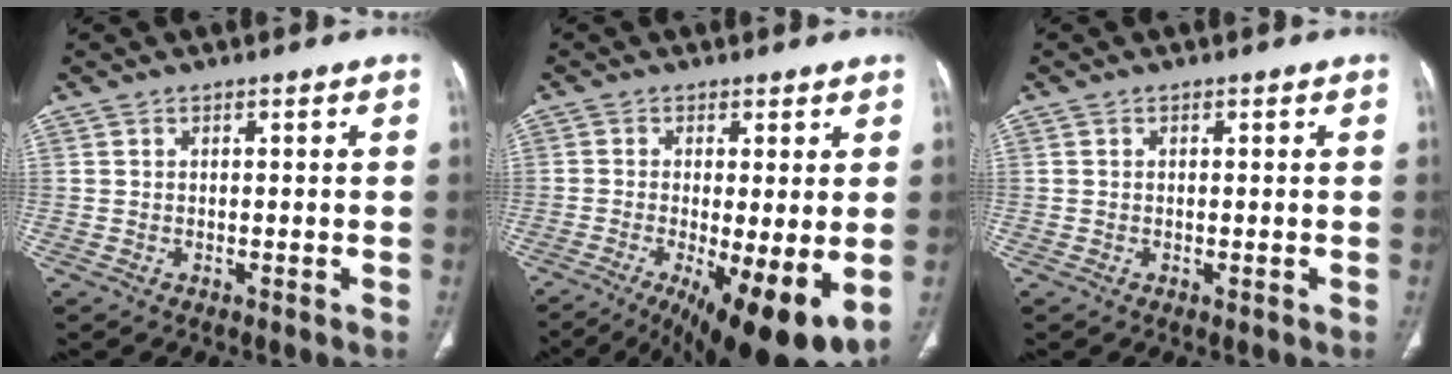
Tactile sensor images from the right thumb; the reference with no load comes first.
{"total": 14.6, "force": [-4.6, 3.9, 13.4], "torque": [-0.186, -0.024, -0.059]}
{"total": 0.0}